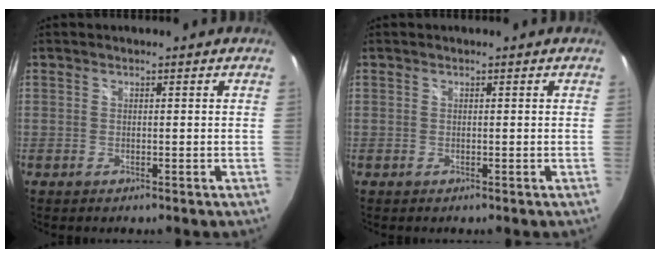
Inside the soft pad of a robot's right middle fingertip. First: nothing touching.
{"total": 0.0}